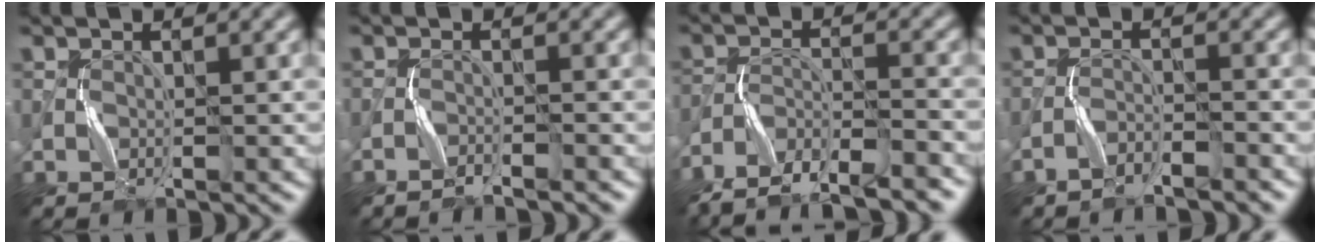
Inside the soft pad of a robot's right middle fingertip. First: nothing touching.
{"total": 1.7, "force": [-1.5, -0.4, 0.5], "torque": [-0.020, 0.007, -0.027]}
{"total": 8.1, "force": [-7.2, 1.7, 3.4], "torque": [-0.057, -0.009, -0.118]}
{"total": 1.9, "force": [-1.8, 0.0, 0.5], "torque": [-0.010, 0.007, -0.034]}